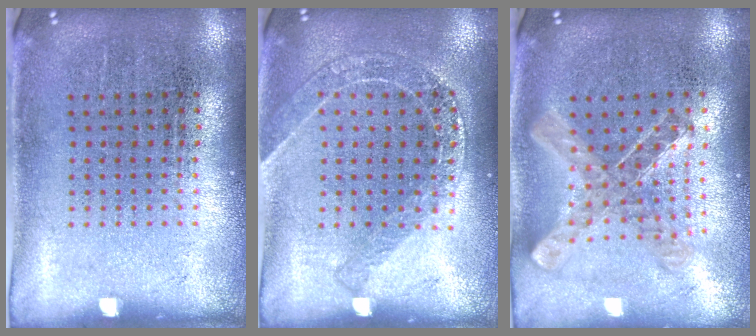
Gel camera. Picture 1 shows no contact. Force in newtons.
{"total": 1.4, "press": 1.4, "slide": 0.3}
{"total": 1.0, "press": 1.0, "slide": 0.1}